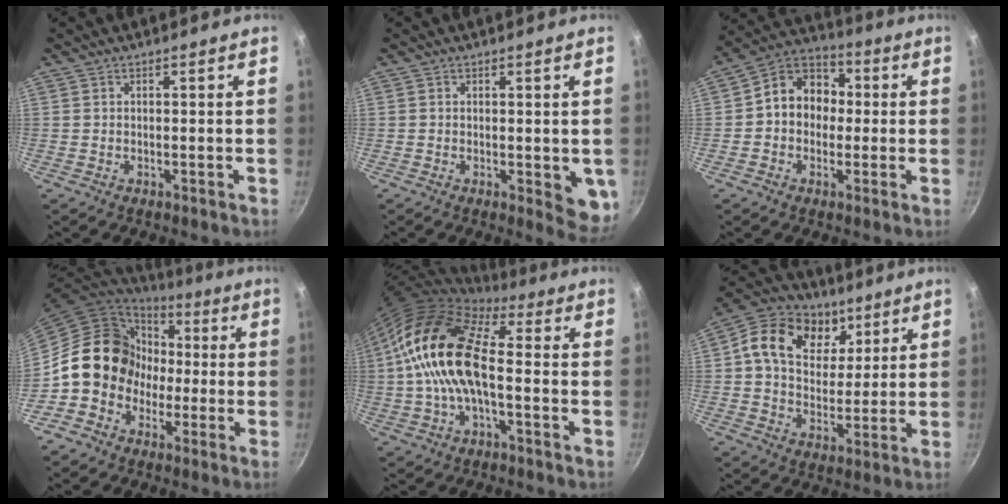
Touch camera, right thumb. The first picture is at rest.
{"total": 5.5, "force": [-0.3, 2.8, 4.8], "torque": [-0.046, -0.006, -0.001]}
{"total": 11.3, "force": [0.3, 9.4, 6.3], "torque": [-0.056, 0.032, -0.019]}
{"total": 15.3, "force": [-1.6, 13.5, 6.9], "torque": [-0.064, 0.045, -0.030]}
{"total": 15.5, "force": [0.2, 7.4, 13.6], "torque": [-0.235, 0.028, -0.010]}
{"total": 16.5, "force": [6.2, 12.2, 9.1], "torque": [-0.130, -0.010, 0.092]}